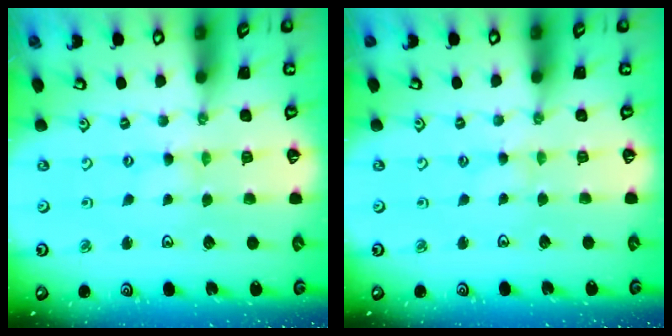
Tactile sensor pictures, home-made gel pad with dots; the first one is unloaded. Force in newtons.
{"total": 0.9, "press": 0.9, "slide": 0.2}